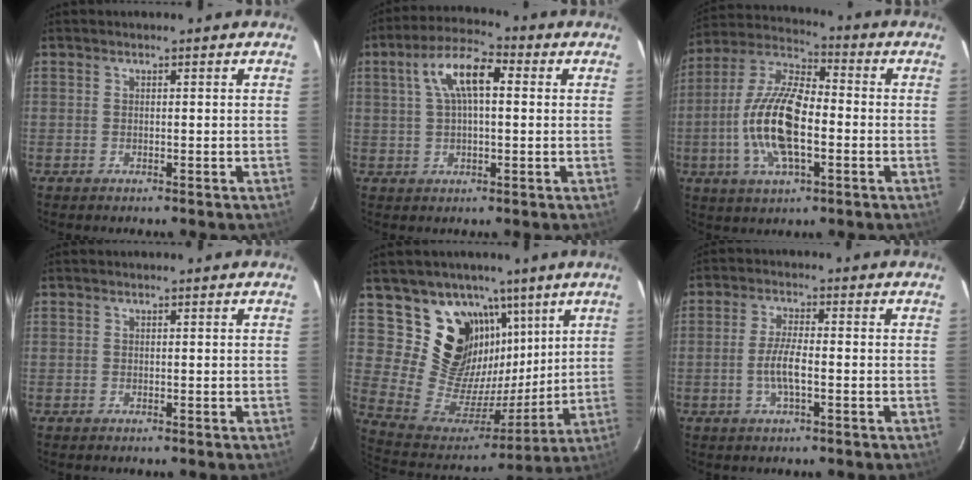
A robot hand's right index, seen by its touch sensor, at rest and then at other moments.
{"total": 9.5, "force": [2.3, 3.8, 8.4], "torque": [-0.157, 0.026, 0.039]}
{"total": 15.7, "force": [-3.2, 6.3, 14.1], "torque": [-0.290, 0.002, -0.067]}
{"total": 0.0}
{"total": 18.4, "force": [9.9, 13.3, 7.9], "torque": [-0.166, -0.007, 0.202]}
{"total": 5.0, "force": [-1.4, 1.0, 4.7], "torque": [-0.096, 0.000, -0.028]}